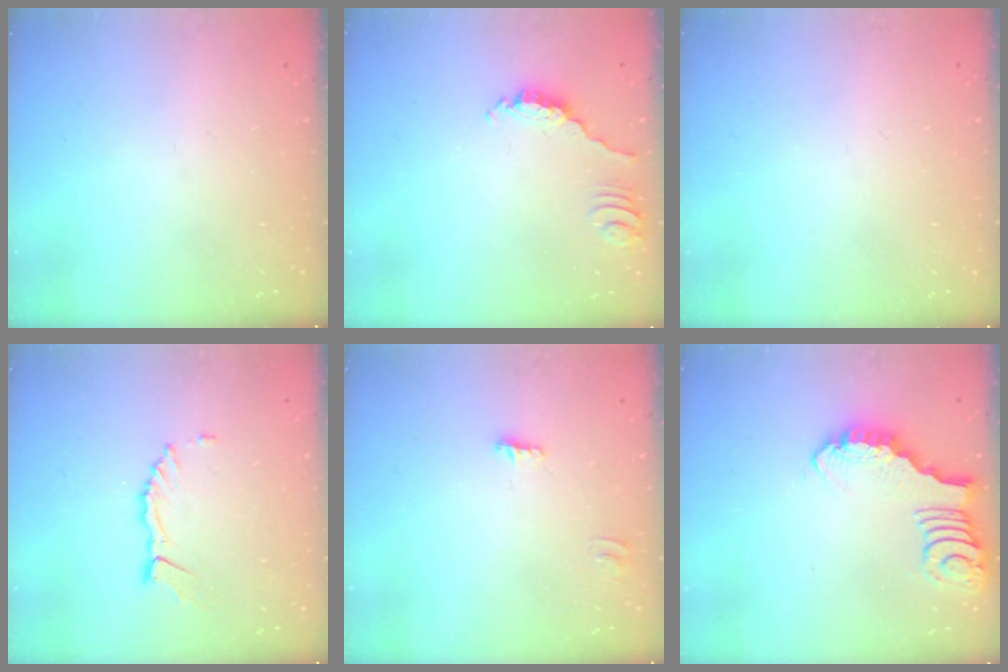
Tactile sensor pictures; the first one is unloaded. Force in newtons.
{"total": 2.3, "press": 2.3, "slide": 0.2}
{"total": 0.0}
{"total": 3.8, "press": 3.7, "slide": 0.4}
{"total": 3.5, "press": 3.5, "slide": 0.3}
{"total": 2.7, "press": 2.7, "slide": 0.2}